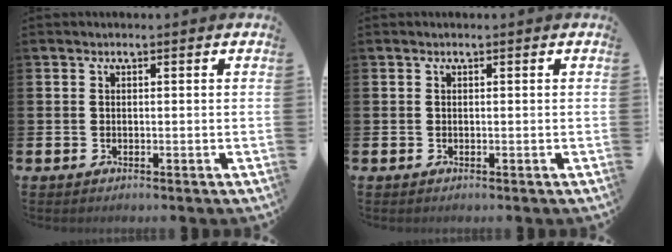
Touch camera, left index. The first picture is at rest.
{"total": 0.0}